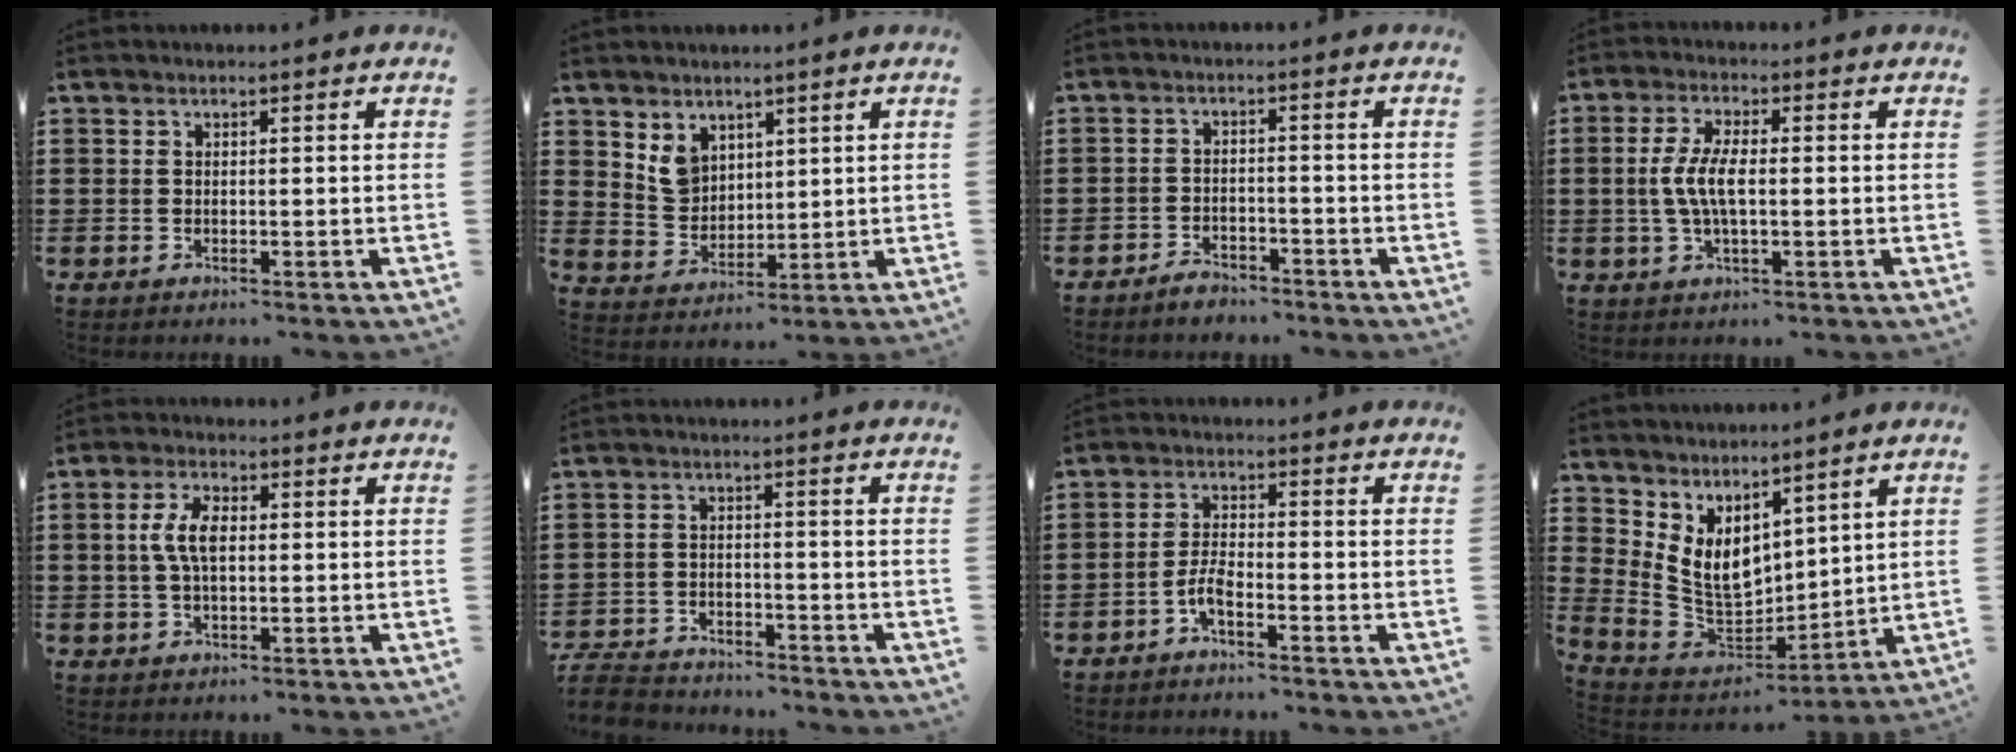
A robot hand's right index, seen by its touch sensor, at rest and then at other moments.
{"total": 5.2, "force": [3.0, 3.9, 1.6], "torque": [-0.048, 0.009, 0.059]}
{"total": 2.9, "force": [-2.8, 0.5, 0.1], "torque": [-0.006, 0.003, -0.058]}
{"total": 5.8, "force": [-0.5, 2.0, 5.4], "torque": [-0.125, -0.004, -0.018]}
{"total": 5.9, "force": [0.4, 2.7, 5.2], "torque": [-0.117, 0.007, 0.000]}
{"total": 5.3, "force": [-5.2, 0.7, 0.5], "torque": [-0.026, 0.000, -0.111]}
{"total": 3.7, "force": [-2.3, 0.8, 2.8], "torque": [-0.072, -0.003, -0.049]}
{"total": 7.1, "force": [3.3, 4.9, 3.9], "torque": [-0.118, -0.030, 0.063]}